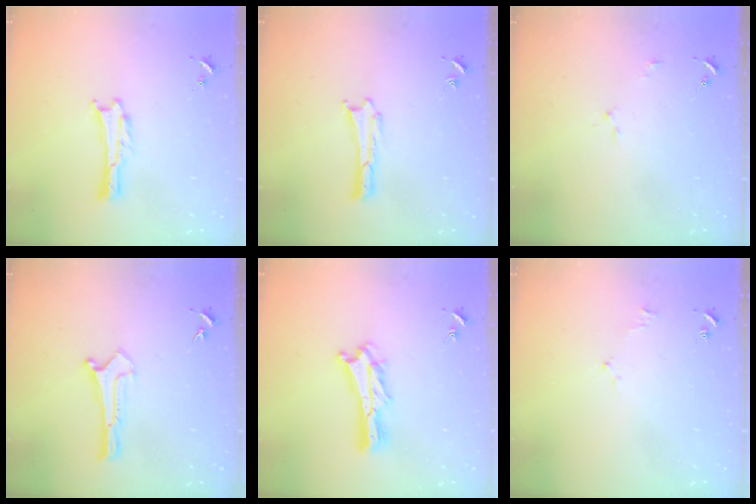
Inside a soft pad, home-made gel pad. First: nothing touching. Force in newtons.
{"total": 0.0}
{"total": 2.2, "press": 2.2, "slide": 0.2}
{"total": 0.0}
{"total": 3.5, "press": 3.5, "slide": 0.3}
{"total": 1.6, "press": 1.5, "slide": 0.3}